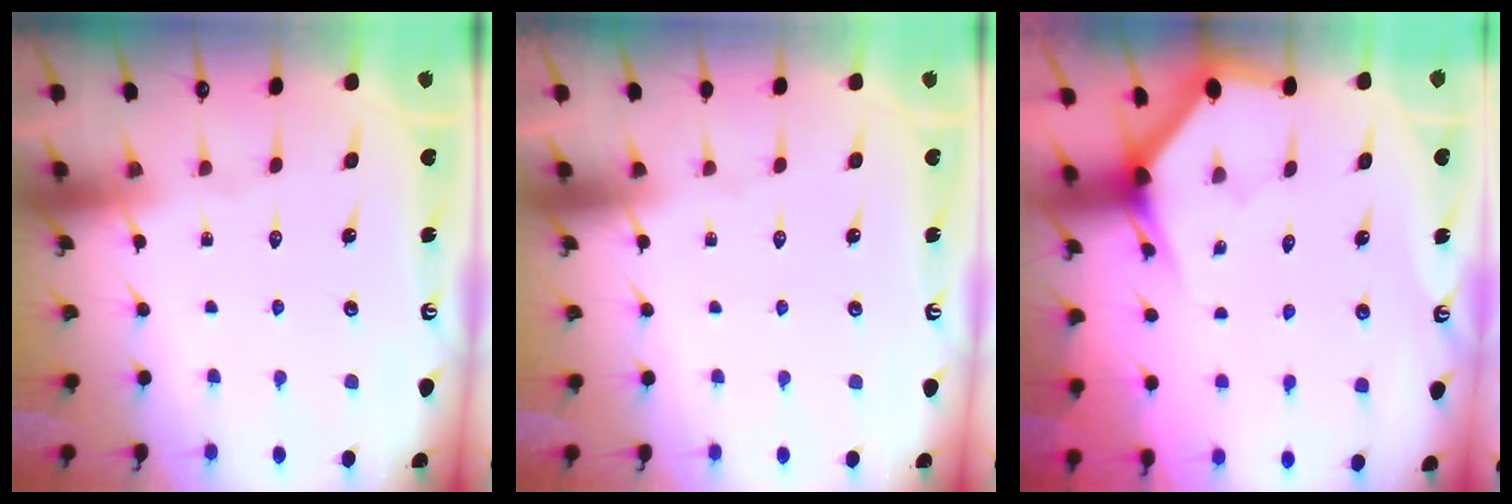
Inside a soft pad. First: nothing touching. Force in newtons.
{"total": 0.0}
{"total": 3.0, "press": 3.0, "slide": 0.1}